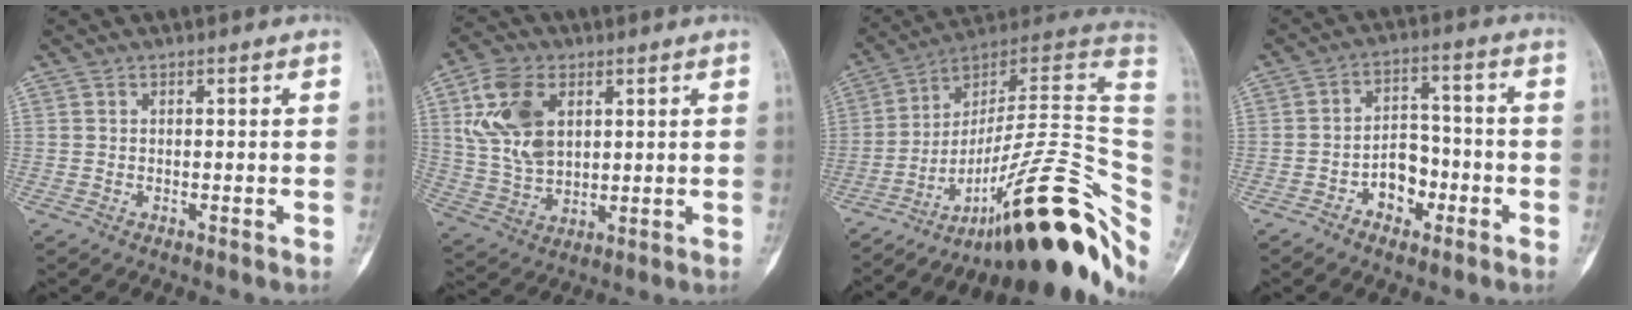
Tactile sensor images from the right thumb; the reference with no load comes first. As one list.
[{"total": 13.4, "force": [4.2, 8.7, 9.4], "torque": [-0.169, -0.007, 0.087]}, {"total": 28.8, "force": [-12.9, 9.6, 23.9], "torque": [-0.237, 0.114, -0.188]}, {"total": 7.3, "force": [-3.2, 5.1, 4.1], "torque": [-0.034, 0.040, -0.056]}]